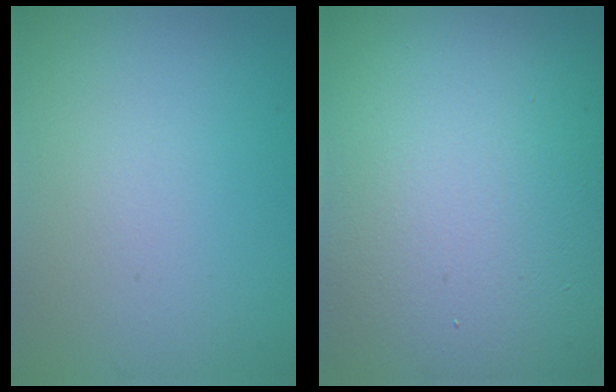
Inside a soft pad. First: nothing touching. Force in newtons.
{"total": 20.5, "press": 20.5, "slide": 1.1}